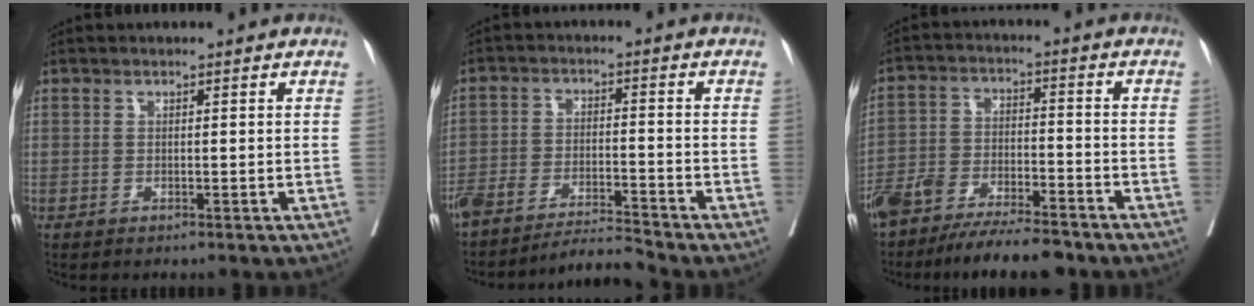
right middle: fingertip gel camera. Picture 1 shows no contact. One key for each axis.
{"total": 7.9, "fx": -7.5, "fy": -1.2, "fz": 2.0, "tx": -0.031, "ty": 0.004, "tz": -0.136}
{"total": 14.2, "fx": -12.0, "fy": 2.9, "fz": 7.1, "tx": -0.121, "ty": -0.012, "tz": -0.196}